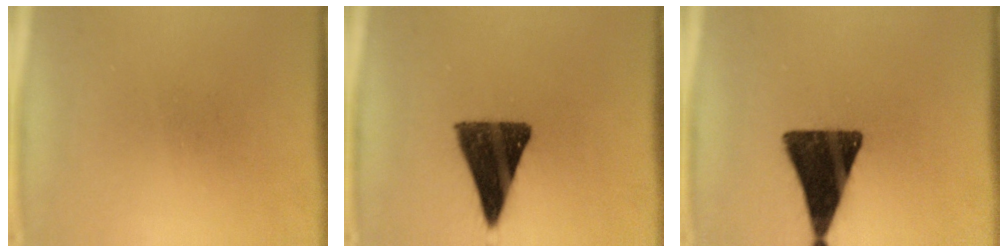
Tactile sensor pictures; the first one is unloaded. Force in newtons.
{"total": 13.4}
{"total": 14.9}